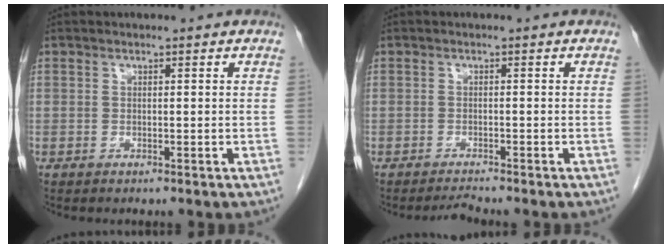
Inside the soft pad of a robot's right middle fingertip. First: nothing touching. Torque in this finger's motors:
{"motor_torque": [0.32, 0.02, 0.00, -0.01]}